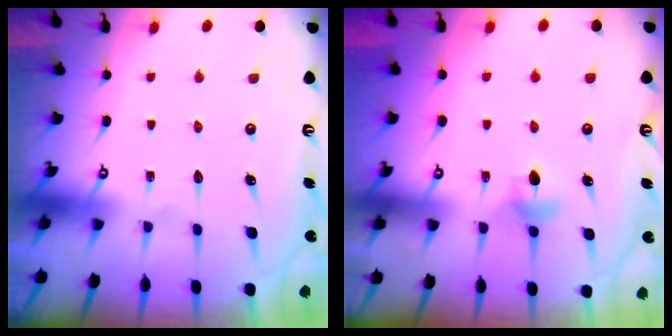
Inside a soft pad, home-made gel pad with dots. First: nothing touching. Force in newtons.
{"total": 4.7, "press": 4.6, "slide": 1.0}